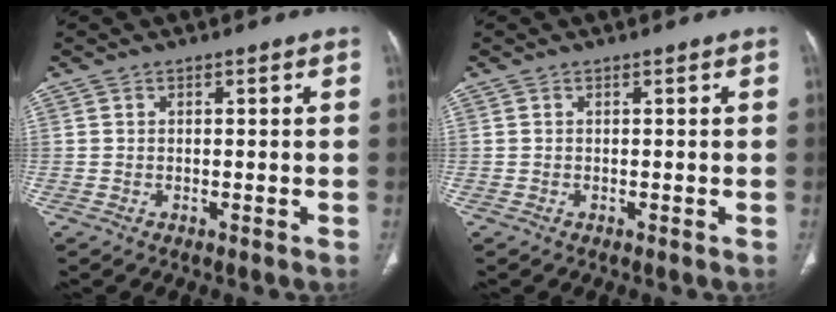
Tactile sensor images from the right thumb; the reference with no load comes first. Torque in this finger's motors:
{"motor_torque": [-0.32, 0.08, 0.28, 0.17, -0.02]}